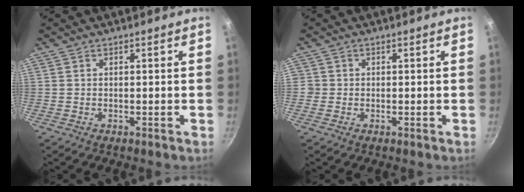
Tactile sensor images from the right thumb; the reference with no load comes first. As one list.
[{"total": 1.3, "force": [-0.2, 1.3, 0.2], "torque": [0.002, 0.005, -0.006]}]